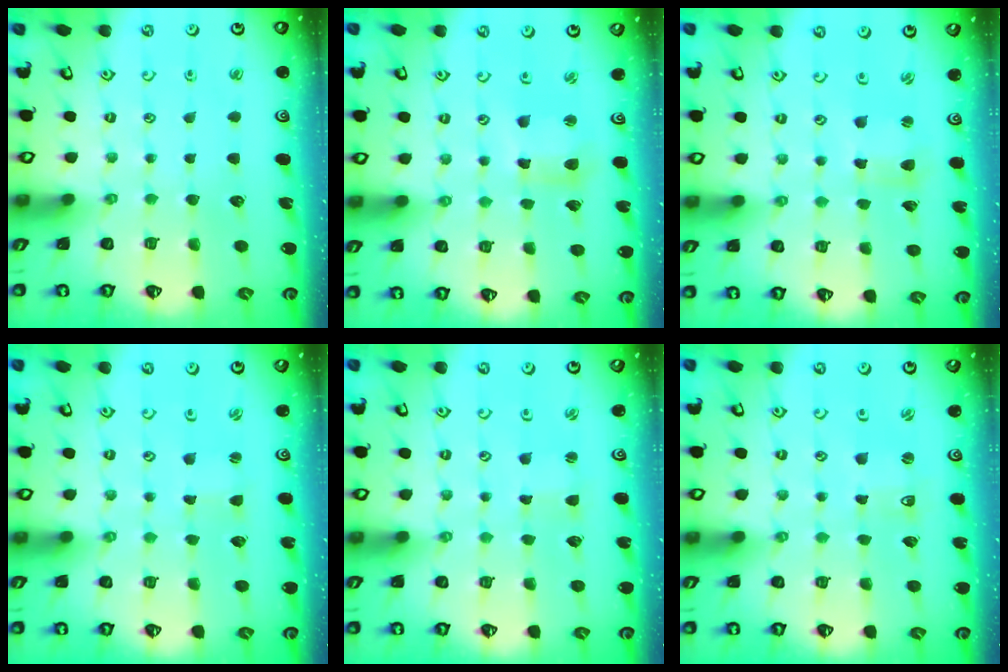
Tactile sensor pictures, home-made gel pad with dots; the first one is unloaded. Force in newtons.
{"total": 5.0, "press": 5.0, "slide": 0.6}
{"total": 3.3, "press": 3.3, "slide": 0.4}
{"total": 0.6, "press": 0.6, "slide": 0.0}
{"total": 1.5, "press": 1.4, "slide": 0.3}
{"total": 2.7, "press": 2.7, "slide": 0.3}